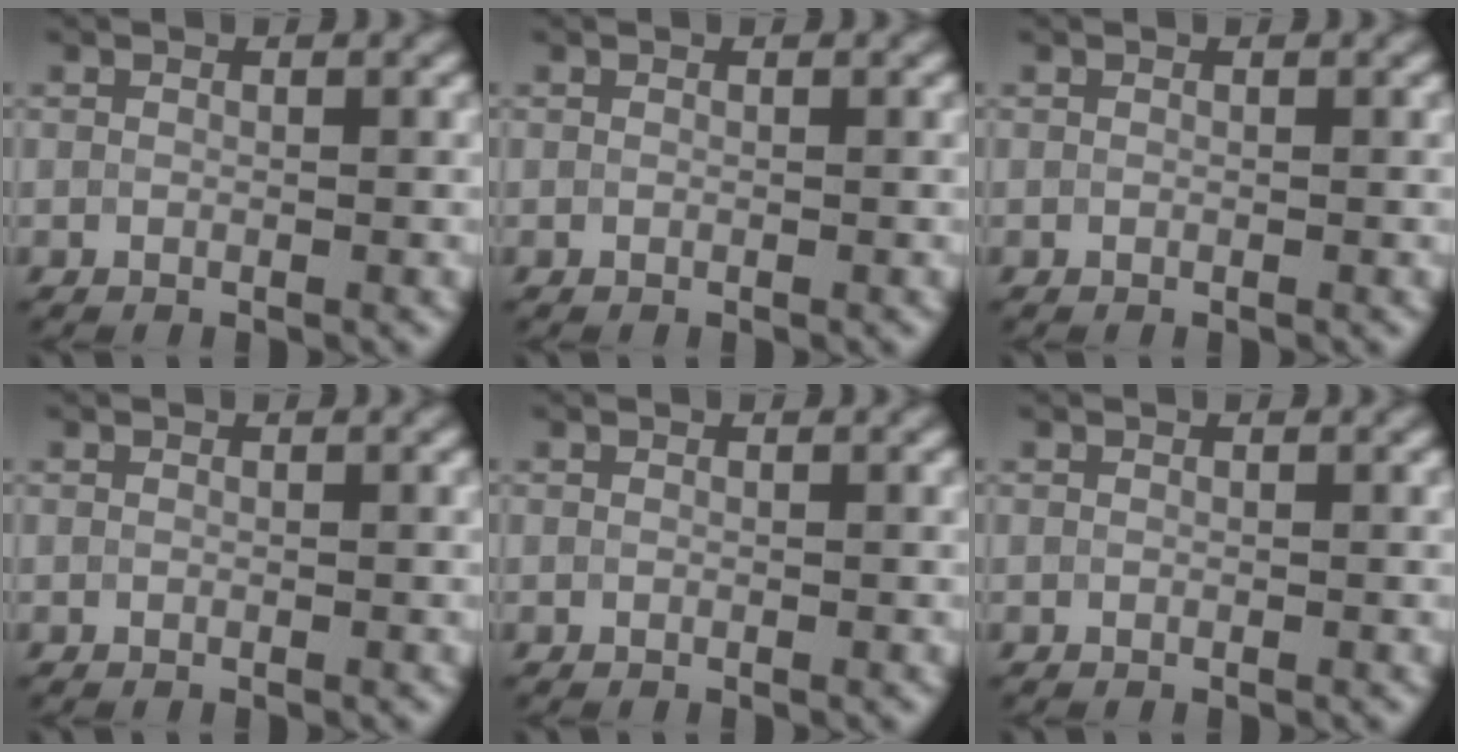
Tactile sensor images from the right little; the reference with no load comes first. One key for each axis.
{"total": 0.0}
{"total": 0.0}
{"total": 0.0}
{"total": 0.0}
{"total": 0.0}